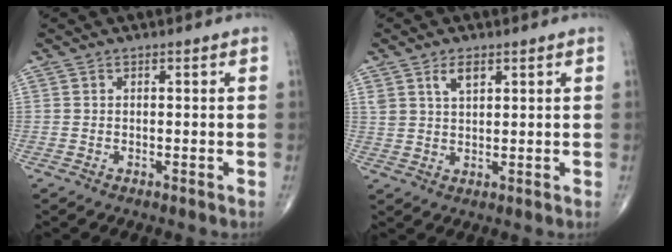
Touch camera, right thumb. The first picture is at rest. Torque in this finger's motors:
{"motor_torque": [-0.16, 0.21, 0.46, 0.50, 0.00]}